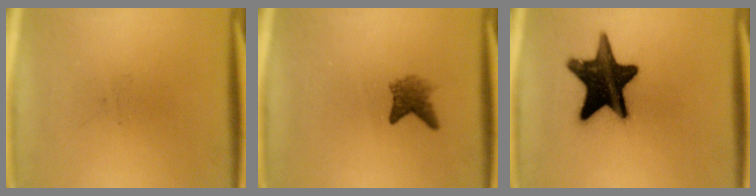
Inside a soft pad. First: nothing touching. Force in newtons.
{"total": 2.7}
{"total": 16.8}